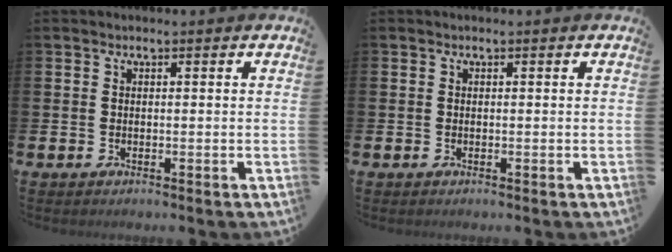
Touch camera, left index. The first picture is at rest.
{"total": 0.0}